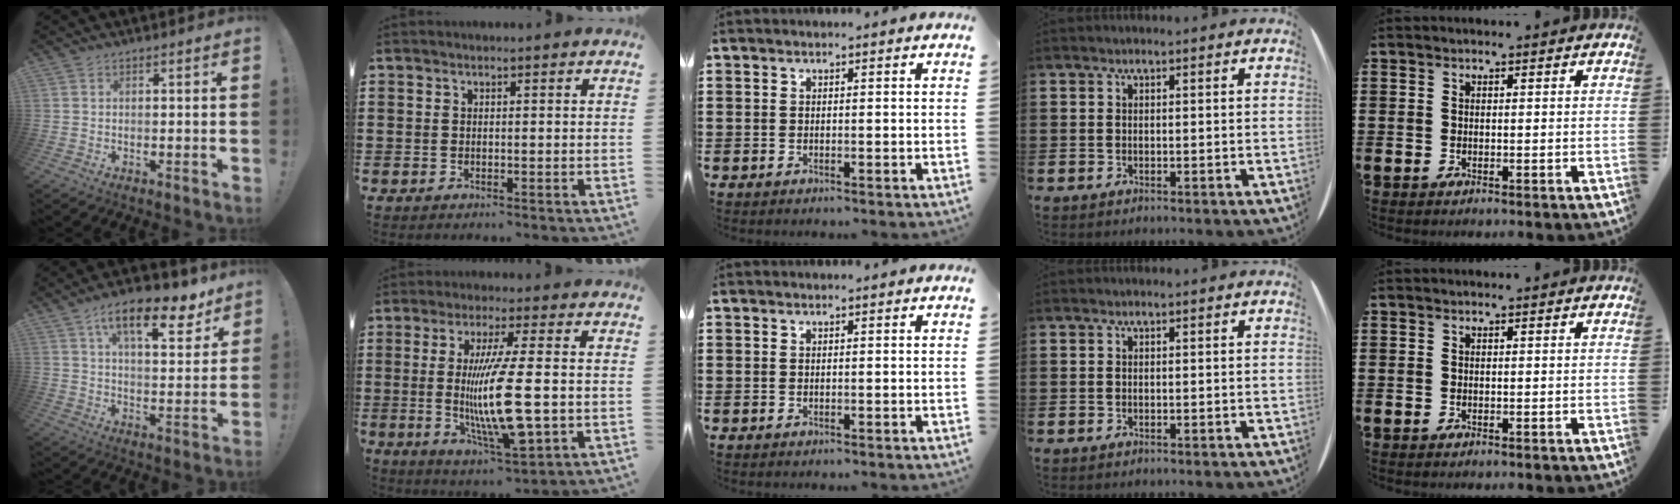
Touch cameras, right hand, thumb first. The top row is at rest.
{"thumb": {"total": 17.4, "force": [9.9, 6.0, 13.0], "torque": [-0.191, -0.056, 0.156]}, "index": {"total": 13.5, "force": [-1.0, 2.5, 13.2], "torque": [-0.263, -0.020, -0.023]}}